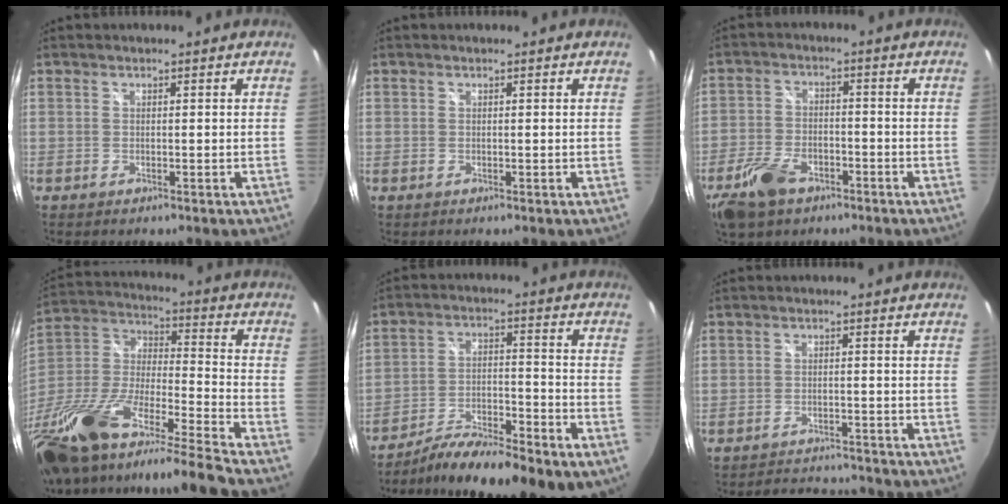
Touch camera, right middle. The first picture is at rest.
{"total": 0.0}
{"total": 9.7, "force": [-6.0, 5.6, 5.2], "torque": [-0.134, -0.002, -0.110]}
{"total": 29.7, "force": [-20.3, 4.0, 21.3], "torque": [-0.366, -0.058, -0.353]}
{"total": 16.5, "force": [-12.8, 2.6, 10.2], "torque": [-0.179, -0.035, -0.202]}
{"total": 6.0, "force": [-5.8, 1.3, 0.8], "torque": [-0.026, 0.012, -0.084]}